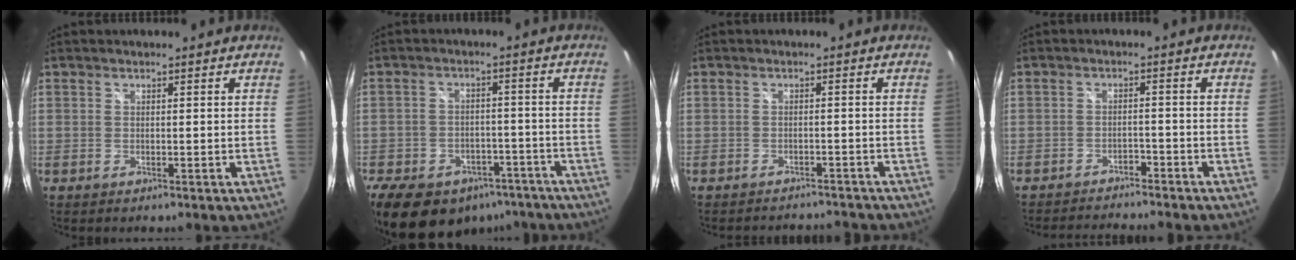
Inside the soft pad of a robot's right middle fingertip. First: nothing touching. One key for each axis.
{"total": 18.8, "fx": -12.9, "fy": 11.0, "fz": 8.1, "tx": -0.191, "ty": 0.003, "tz": -0.168}
{"total": 7.3, "fx": -6.8, "fy": 2.0, "fz": 1.9, "tx": -0.041, "ty": 0.000, "tz": -0.086}
{"total": 7.6, "fx": -7.3, "fy": 0.8, "fz": 2.2, "tx": -0.053, "ty": -0.001, "tz": -0.105}